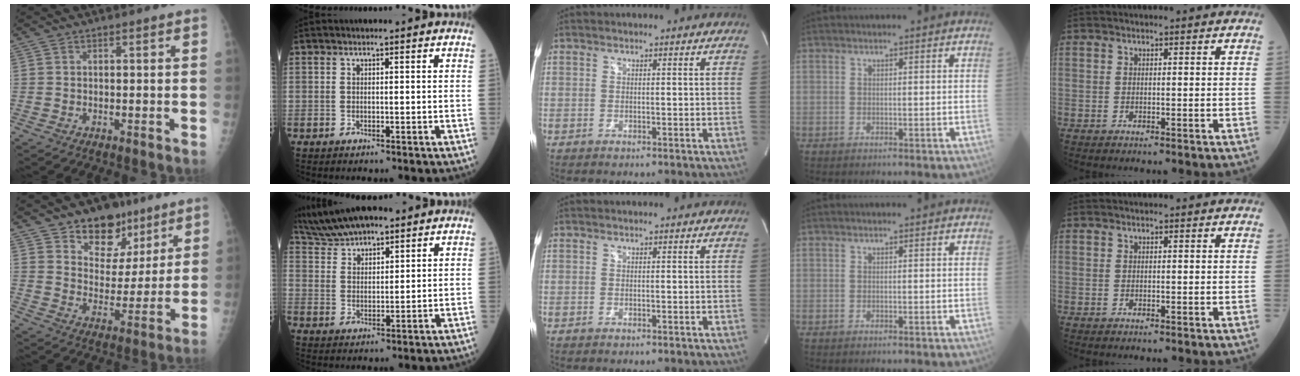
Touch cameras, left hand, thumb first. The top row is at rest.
{"thumb": {"total": 12.8, "force": [8.4, 8.3, 4.9], "torque": [-0.024, -0.041, 0.134]}, "index": {"total": 8.7, "force": [7.5, 2.3, 3.7], "torque": [-0.083, 0.033, 0.147]}}